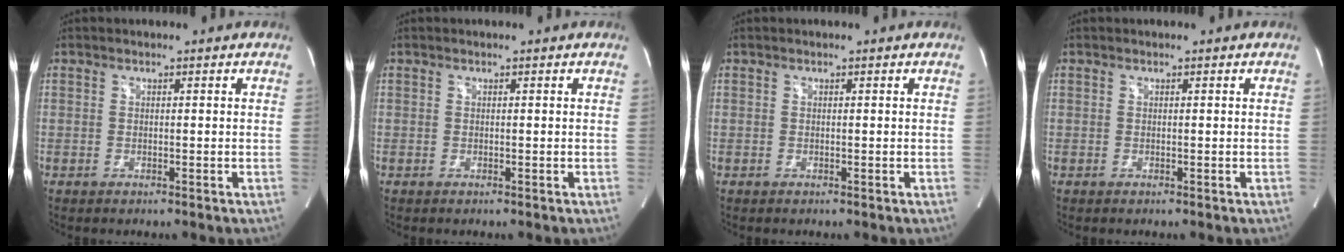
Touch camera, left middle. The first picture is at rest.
{"total": 0.0}
{"total": 0.0}
{"total": 0.0}